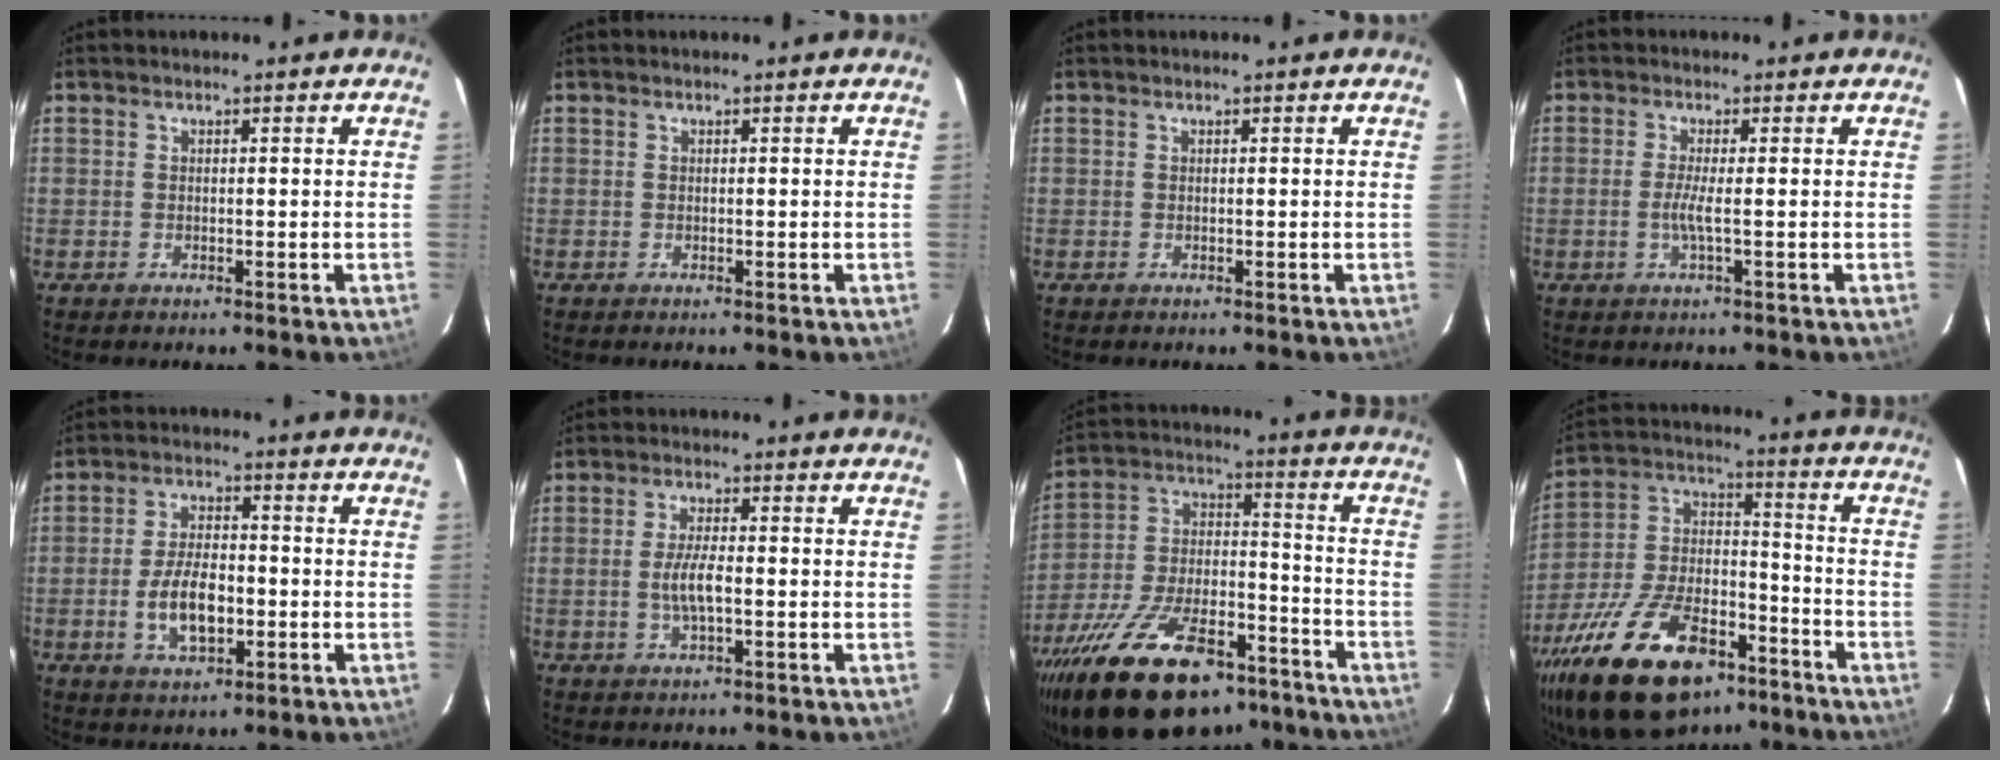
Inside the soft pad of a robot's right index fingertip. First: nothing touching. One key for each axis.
{"total": 0.0}
{"total": 0.0}
{"total": 2.8, "fx": -0.7, "fy": -0.4, "fz": 2.7, "tx": -0.052, "ty": -0.005, "tz": -0.017}
{"total": 8.9, "fx": -2.3, "fy": 4.2, "fz": 7.4, "tx": -0.150, "ty": -0.003, "tz": -0.035}
{"total": 4.9, "fx": -0.9, "fy": 1.3, "fz": 4.7, "tx": -0.089, "ty": -0.002, "tz": -0.015}
{"total": 27.6, "fx": -19.4, "fy": 11.8, "fz": 15.7, "tx": -0.298, "ty": -0.005, "tz": -0.294}
{"total": 27.6, "fx": -17.0, "fy": 13.3, "fz": 17.1, "tx": -0.343, "ty": -0.003, "tz": -0.274}